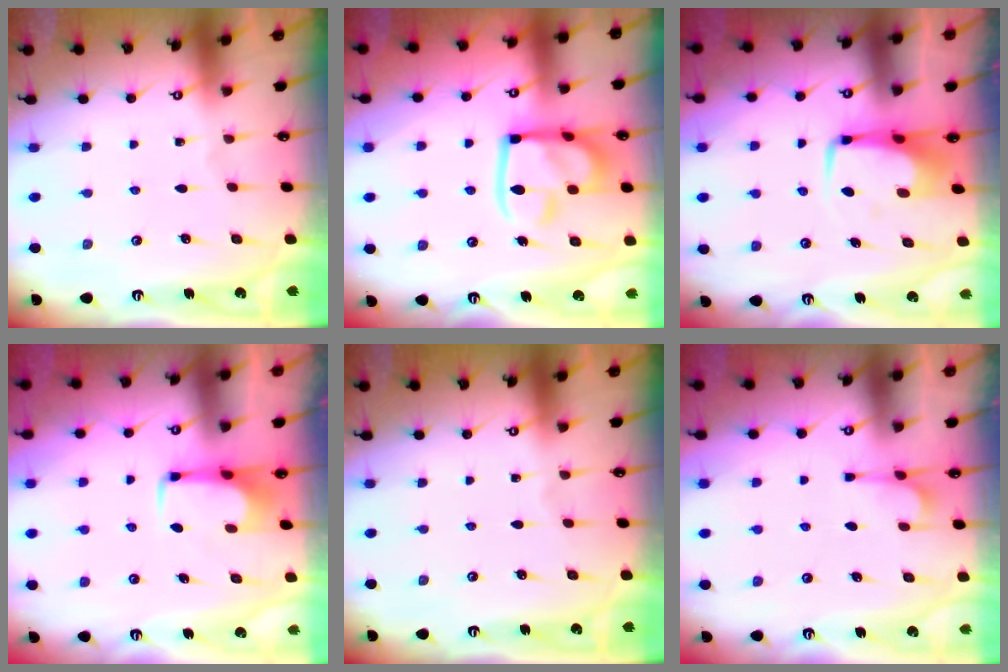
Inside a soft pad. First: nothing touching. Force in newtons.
{"total": 16.2, "press": 16.1, "slide": 1.8}
{"total": 3.7, "press": 3.6, "slide": 0.8}
{"total": 1.7, "press": 1.6, "slide": 0.5}
{"total": 0.0}
{"total": 2.6, "press": 2.4, "slide": 1.0}